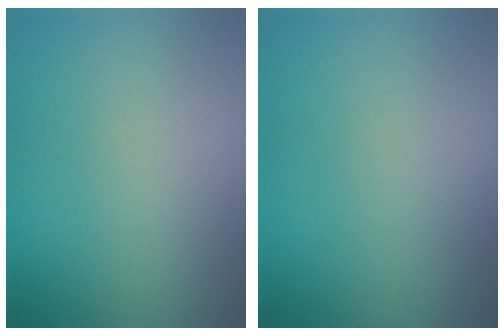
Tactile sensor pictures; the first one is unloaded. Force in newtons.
{"total": 0.0}